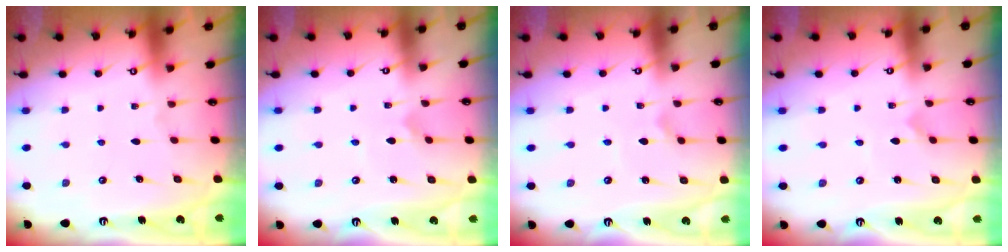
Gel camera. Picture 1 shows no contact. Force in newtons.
{"total": 2.6, "press": 2.6, "slide": 0.3}
{"total": 1.7, "press": 1.6, "slide": 0.1}
{"total": 0.0}